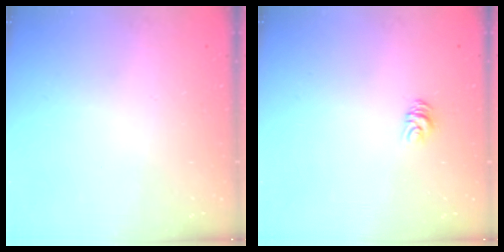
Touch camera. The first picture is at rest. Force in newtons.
{"total": 4.9, "press": 4.9, "slide": 0.2}